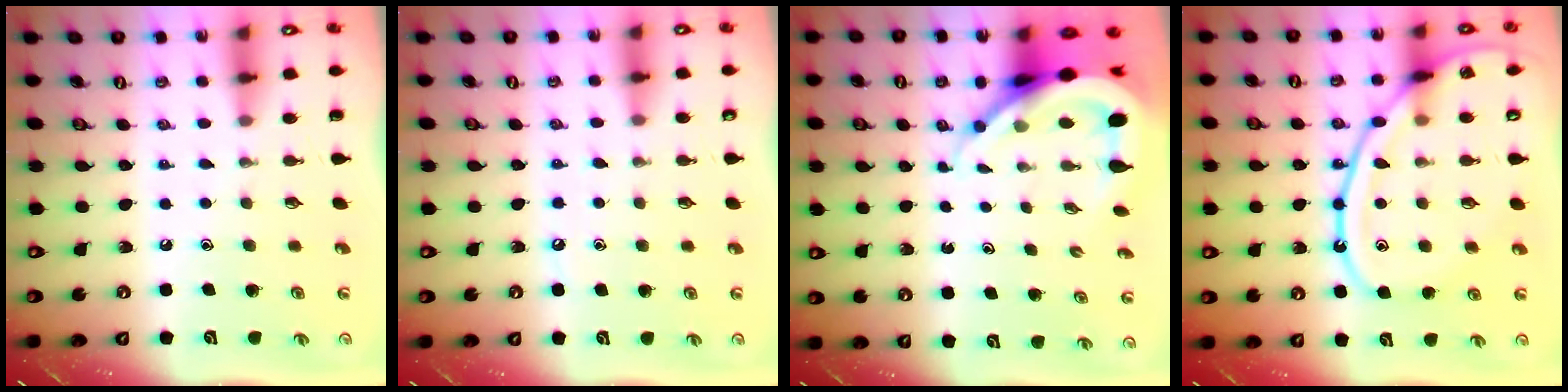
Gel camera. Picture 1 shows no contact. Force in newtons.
{"total": 4.4, "press": 4.4, "slide": 0.5}
{"total": 10.3, "press": 10.3, "slide": 1.2}
{"total": 18.2, "press": 18.2, "slide": 1.3}